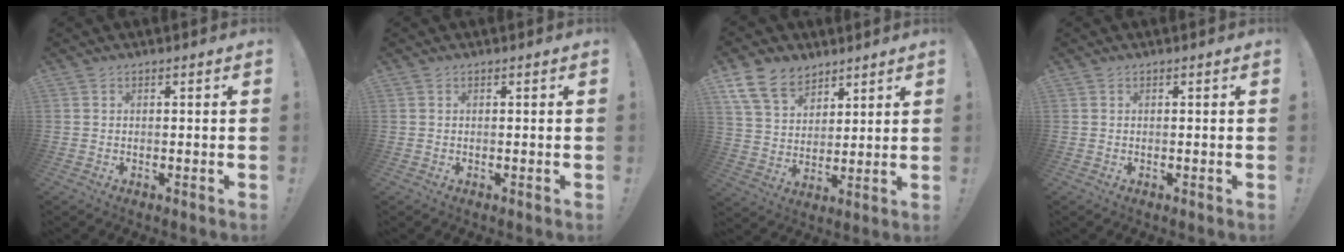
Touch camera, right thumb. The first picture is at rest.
{"total": 0.0}
{"total": 12.7, "force": [8.6, 8.1, 4.7], "torque": [-0.094, -0.048, 0.169]}
{"total": 0.0}